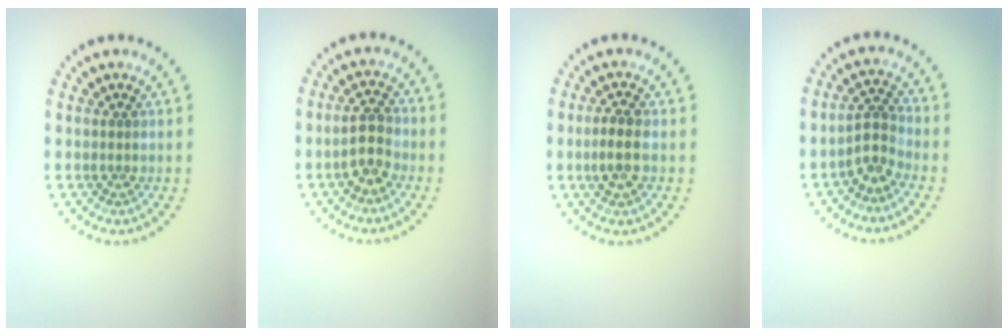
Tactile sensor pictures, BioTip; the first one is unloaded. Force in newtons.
{"total": 2.8, "press": 2.7, "slide": 0.7}
{"total": 2.4, "press": 2.4, "slide": 0.6}
{"total": 2.3, "press": 1.8, "slide": 1.5}